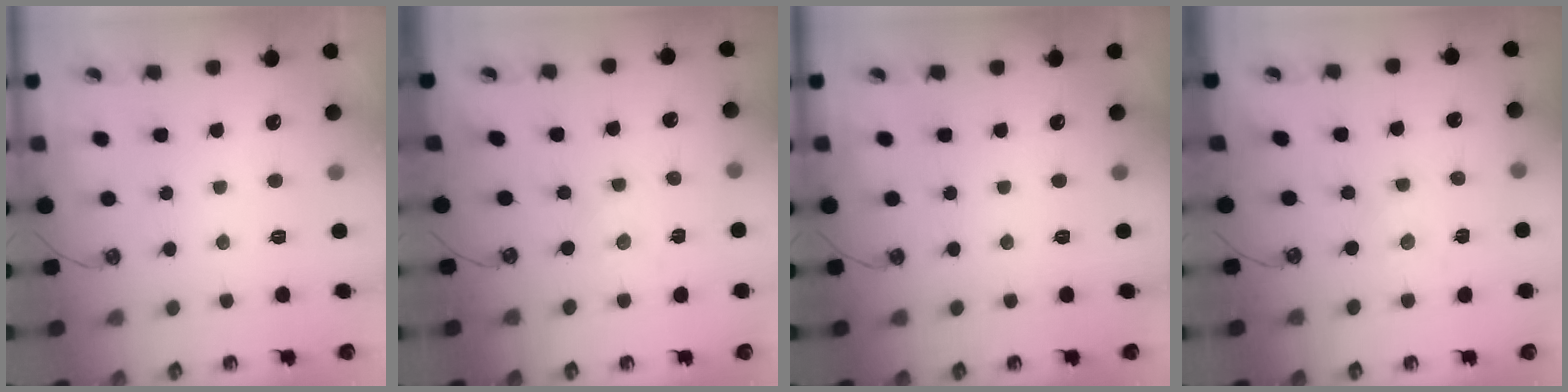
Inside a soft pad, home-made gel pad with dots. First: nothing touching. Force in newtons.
{"total": 0.0}
{"total": 0.0}
{"total": 0.0}